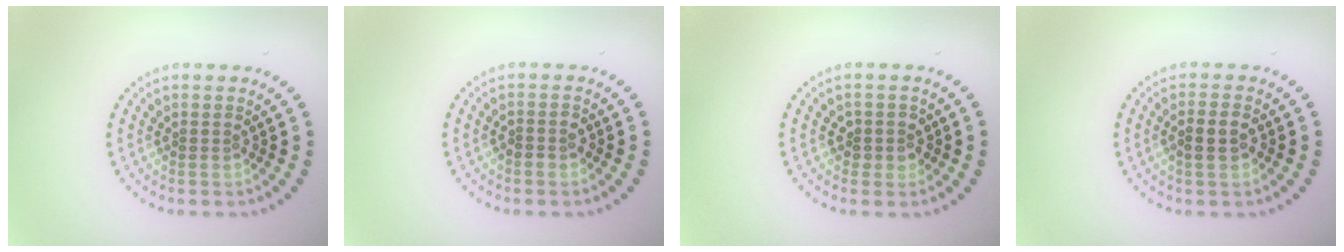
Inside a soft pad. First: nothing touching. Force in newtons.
{"total": 1.3, "press": 1.1, "slide": 0.7}
{"total": 1.7, "press": 1.5, "slide": 0.8}
{"total": 2.2, "press": 2.1, "slide": 0.5}